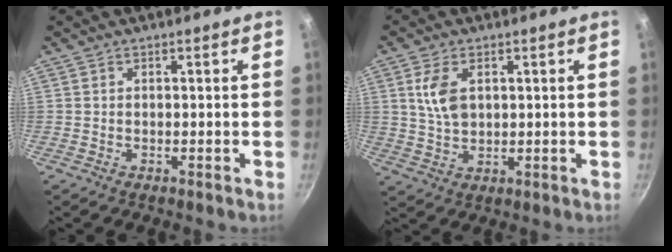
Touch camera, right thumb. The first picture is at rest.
{"total": 6.6, "force": [1.9, 4.0, 4.9], "torque": [-0.089, -0.007, 0.039]}